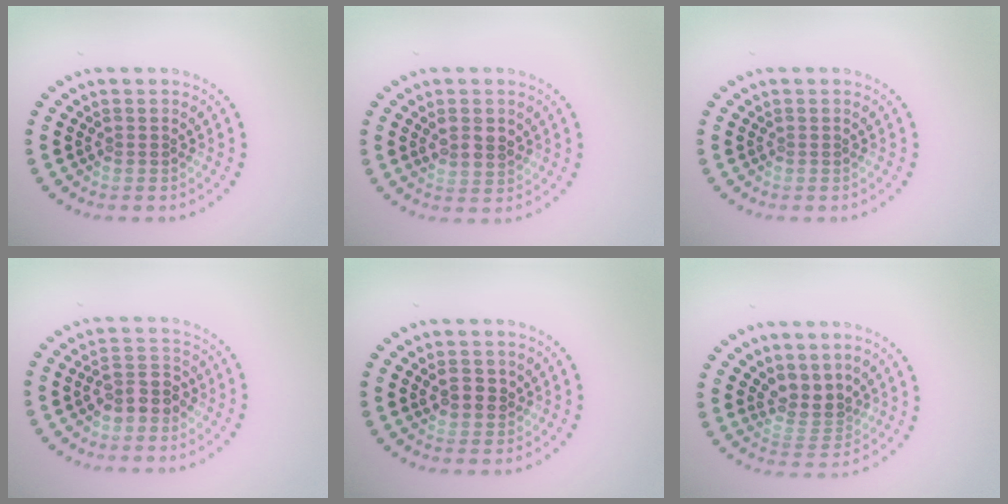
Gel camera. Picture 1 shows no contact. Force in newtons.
{"total": 2.3, "press": 2.1, "slide": 0.8}
{"total": 0.0}
{"total": 2.8, "press": 2.7, "slide": 0.9}
{"total": 1.8, "press": 1.7, "slide": 0.5}
{"total": 2.9, "press": 2.5, "slide": 1.6}